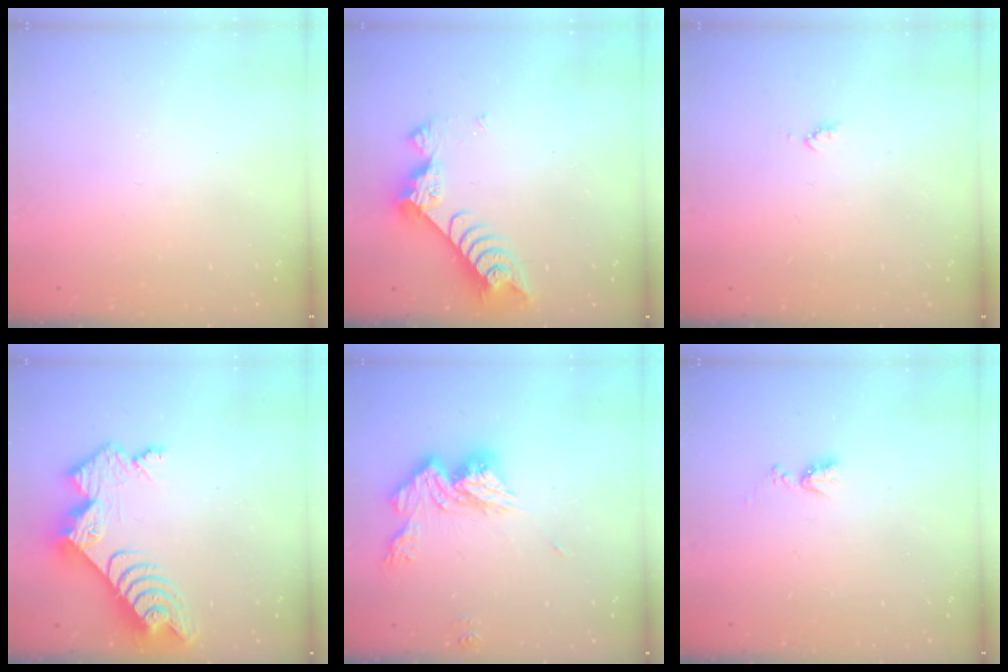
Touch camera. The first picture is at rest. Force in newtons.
{"total": 7.3, "press": 7.3, "slide": 0.9}
{"total": 3.6, "press": 3.6, "slide": 0.5}
{"total": 11.6, "press": 11.5, "slide": 1.1}
{"total": 14.6, "press": 14.5, "slide": 1.3}
{"total": 5.8, "press": 5.8, "slide": 0.7}